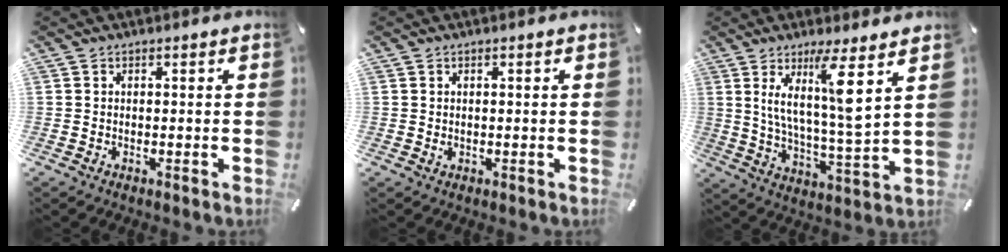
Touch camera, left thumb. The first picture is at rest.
{"total": 0.9, "force": [0.1, 0.3, 0.9], "torque": [-0.017, 0.001, 0.001]}
{"total": 13.1, "force": [6.3, 1.7, 11.4], "torque": [-0.205, -0.030, 0.097]}